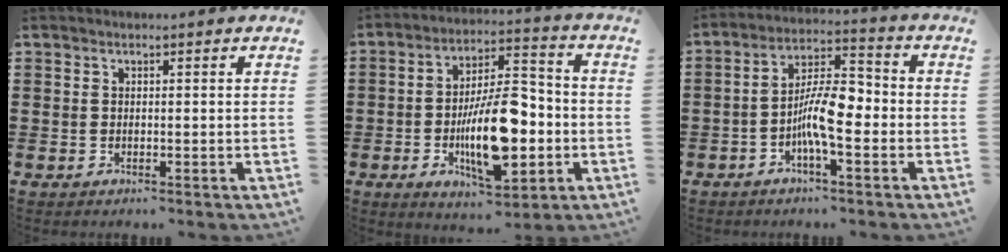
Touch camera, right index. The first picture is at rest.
{"total": 13.9, "force": [-3.5, 5.6, 12.2], "torque": [-0.223, -0.008, -0.063]}
{"total": 8.7, "force": [-2.4, 2.8, 7.9], "torque": [-0.153, 0.004, -0.047]}